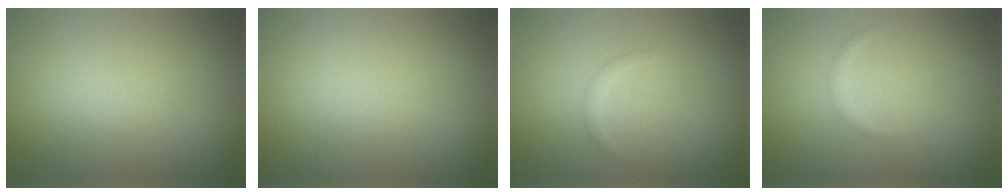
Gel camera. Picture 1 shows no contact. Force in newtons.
{"total": 0.0}
{"total": 0.6, "press": 0.6, "slide": 0.0}
{"total": 0.6, "press": 0.6, "slide": 0.0}